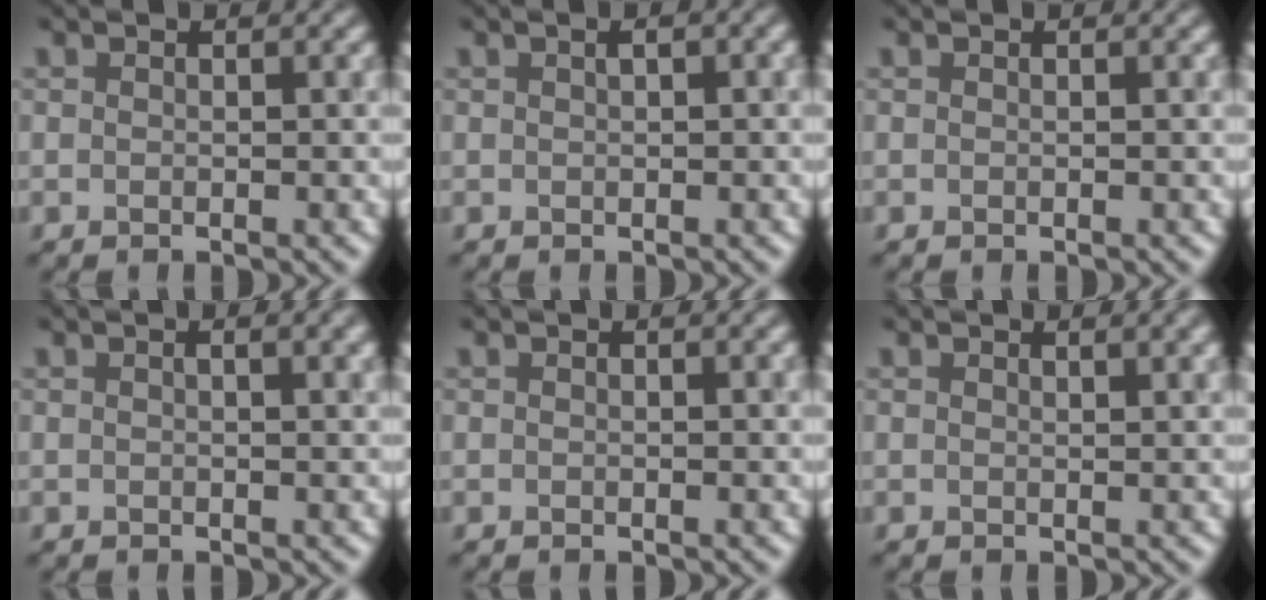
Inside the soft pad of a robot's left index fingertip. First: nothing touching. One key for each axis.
{"total": 1.4, "fx": 0.3, "fy": 0.3, "fz": 1.3, "tx": -0.019, "ty": 0.007, "tz": 0.002}
{"total": 0.0}
{"total": 2.8, "fx": 1.0, "fy": 1.1, "fz": 2.4, "tx": -0.018, "ty": 0.009, "tz": -0.003}
{"total": 0.7, "fx": 0.1, "fy": 0.2, "fz": 0.6, "tx": -0.005, "ty": 0.001, "tz": -0.001}
{"total": 1.9, "fx": 1.0, "fy": 0.5, "fz": 1.5, "tx": -0.013, "ty": 0.005, "tz": 0.007}